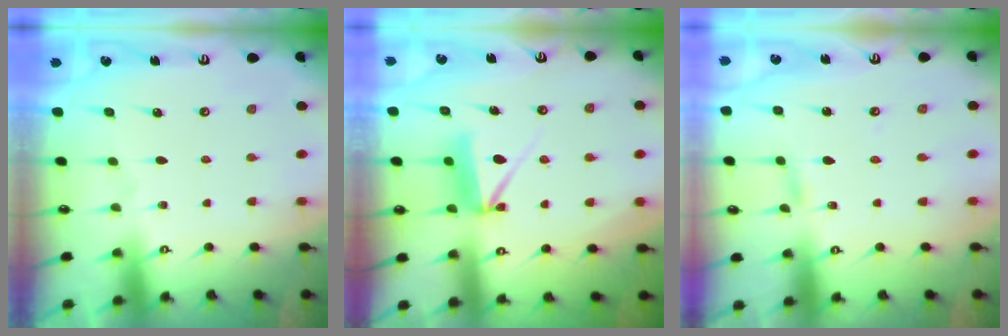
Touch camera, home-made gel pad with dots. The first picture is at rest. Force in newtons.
{"total": 8.7, "press": 8.7, "slide": 0.6}
{"total": 2.1, "press": 2.1, "slide": 0.2}